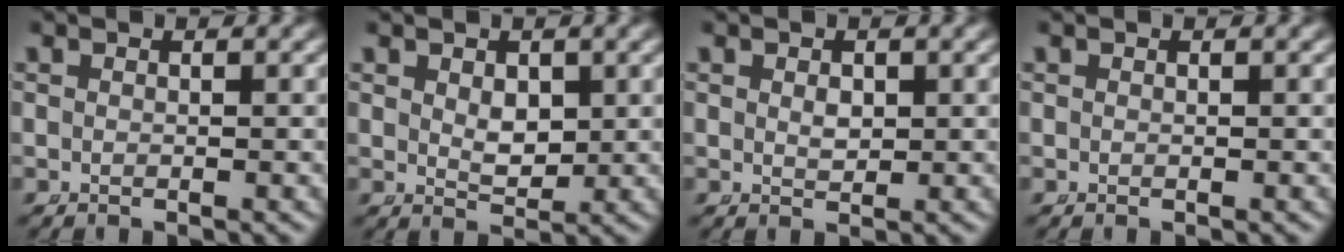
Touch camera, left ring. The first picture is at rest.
{"total": 2.1, "force": [0.8, 1.2, 1.6], "torque": [-0.026, -0.023, 0.027]}
{"total": 1.1, "force": [0.2, 0.7, 0.8], "torque": [-0.017, -0.016, 0.013]}
{"total": 0.0}